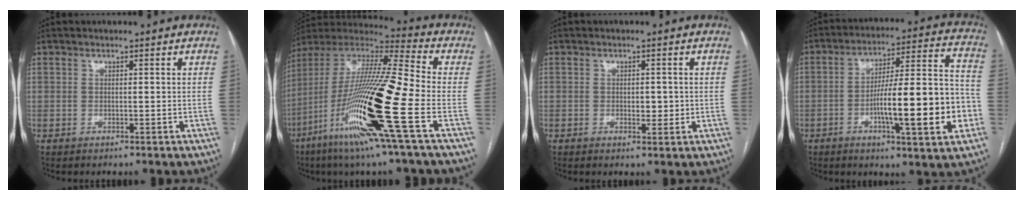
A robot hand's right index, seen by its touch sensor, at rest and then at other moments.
{"total": 24.1, "force": [-8.1, 0.5, 22.7], "torque": [-0.456, -0.040, -0.159]}
{"total": 2.3, "force": [-0.1, 1.3, 1.8], "torque": [-0.025, -0.001, 0.003]}
{"total": 18.6, "force": [-5.0, 2.3, 17.7], "torque": [-0.257, 0.017, -0.071]}